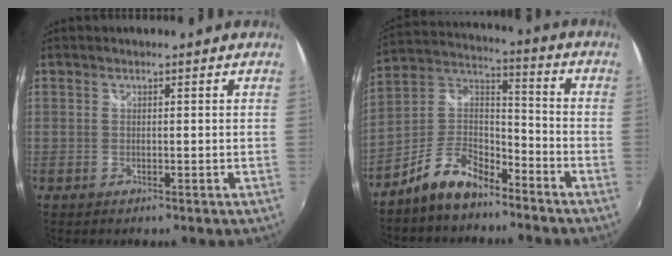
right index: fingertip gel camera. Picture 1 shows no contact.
{"total": 11.2, "force": [-7.8, 5.1, 6.2], "torque": [-0.143, 0.033, -0.147]}